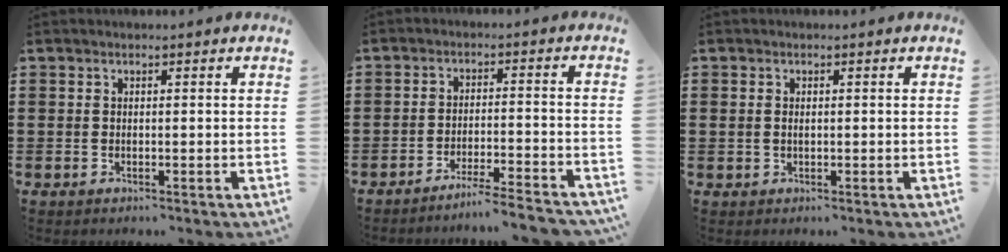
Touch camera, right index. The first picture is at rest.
{"total": 4.5, "force": [-4.3, -0.6, 1.2], "torque": [-0.022, -0.010, -0.086]}
{"total": 0.7, "force": [0.1, 0.4, 0.6], "torque": [-0.012, 0.003, 0.002]}